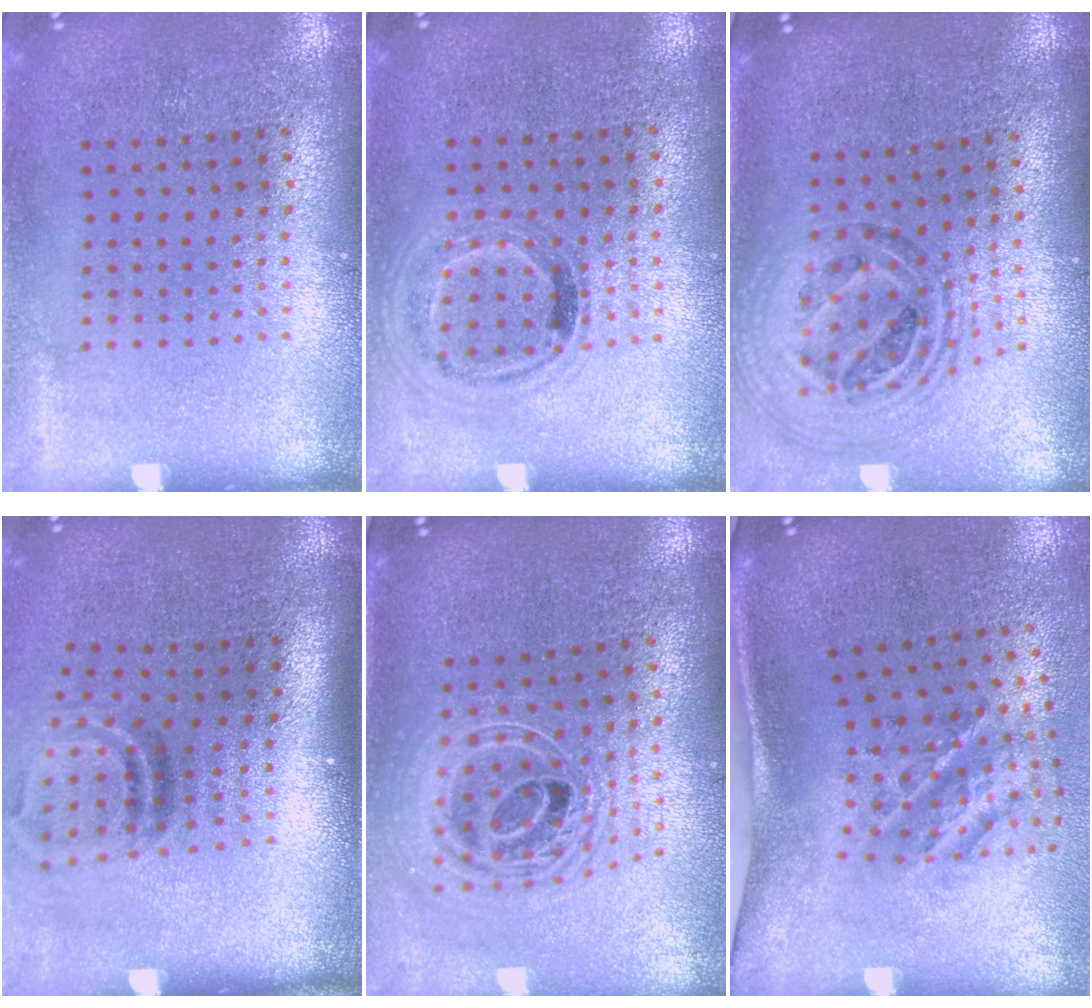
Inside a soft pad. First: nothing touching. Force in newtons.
{"total": 0.9, "press": 0.9, "slide": 0.3}
{"total": 1.5, "press": 1.3, "slide": 0.6}
{"total": 2.0, "press": 1.2, "slide": 1.6}
{"total": 2.3, "press": 1.8, "slide": 1.5}
{"total": 2.0, "press": 1.3, "slide": 1.6}